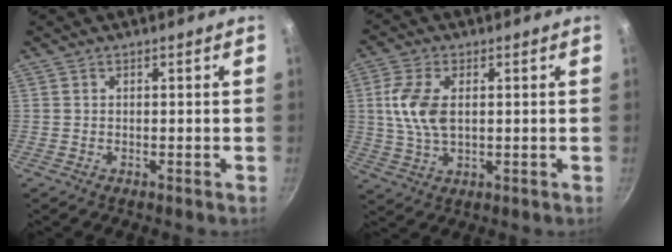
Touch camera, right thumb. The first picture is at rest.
{"total": 8.9, "force": [1.3, 5.0, 7.2], "torque": [-0.145, 0.000, 0.025]}